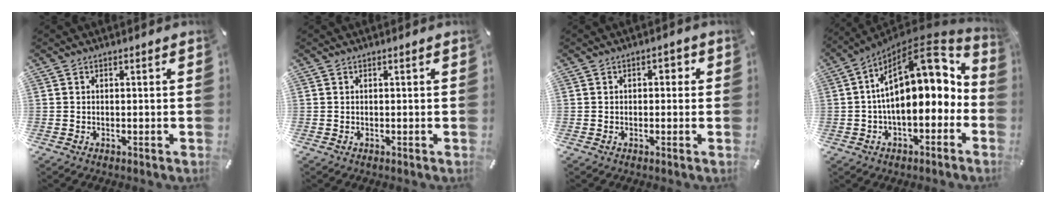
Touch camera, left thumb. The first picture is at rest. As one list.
[{"total": 0.0}, {"total": 1.8, "force": [-0.3, 1.3, 1.2], "torque": [-0.015, 0.008, -0.011]}, {"total": 19.6, "force": [4.5, 10.5, 15.9], "torque": [-0.212, -0.039, 0.084]}]